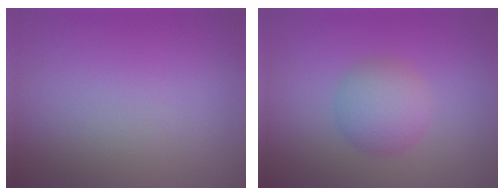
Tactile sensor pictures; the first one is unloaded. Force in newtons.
{"total": 3.3, "press": 3.3, "slide": 0.1}